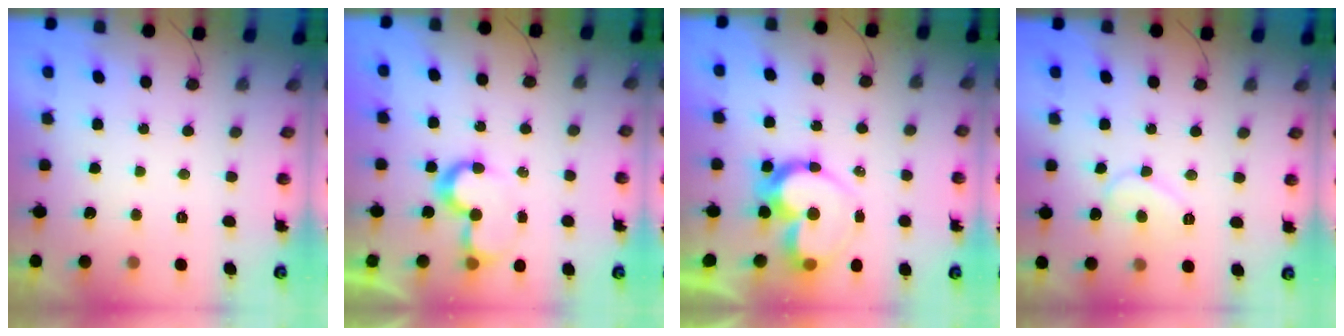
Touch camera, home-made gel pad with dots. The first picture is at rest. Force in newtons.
{"total": 7.8, "press": 7.3, "slide": 2.8}
{"total": 14.6, "press": 14.6, "slide": 1.3}
{"total": 7.9, "press": 7.9, "slide": 0.4}